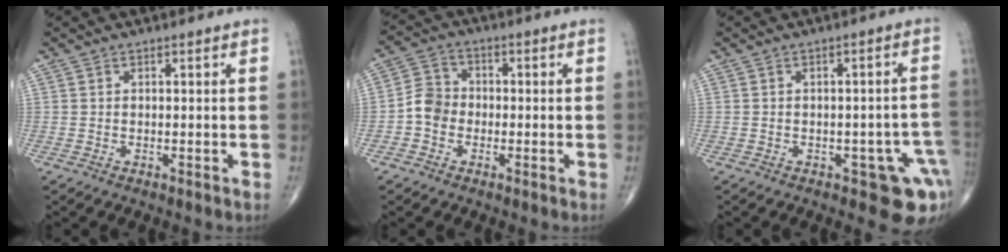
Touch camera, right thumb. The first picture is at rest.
{"total": 5.4, "force": [-1.5, 4.5, 2.4], "torque": [-0.029, 0.019, -0.040]}
{"total": 8.7, "force": [-3.7, 3.8, 6.8], "torque": [-0.042, 0.017, -0.042]}